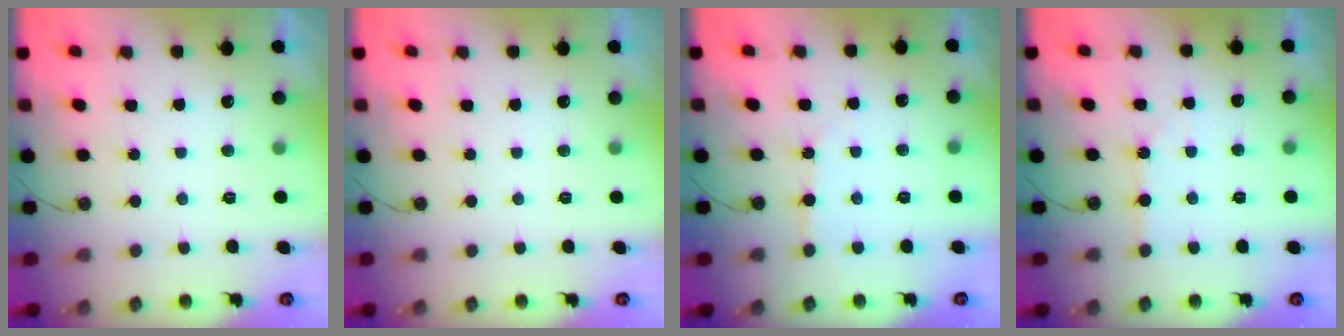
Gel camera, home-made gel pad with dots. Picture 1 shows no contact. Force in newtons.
{"total": 0.0}
{"total": 4.1, "press": 4.0, "slide": 0.3}
{"total": 2.9, "press": 2.8, "slide": 0.4}